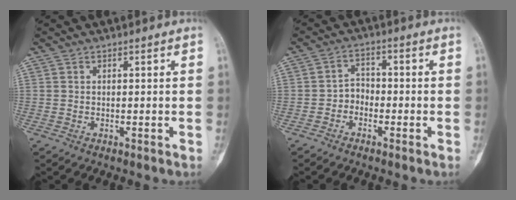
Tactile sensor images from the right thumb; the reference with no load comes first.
{"total": 3.2, "force": [-1.7, 2.5, 1.2], "torque": [0.006, 0.018, -0.042]}